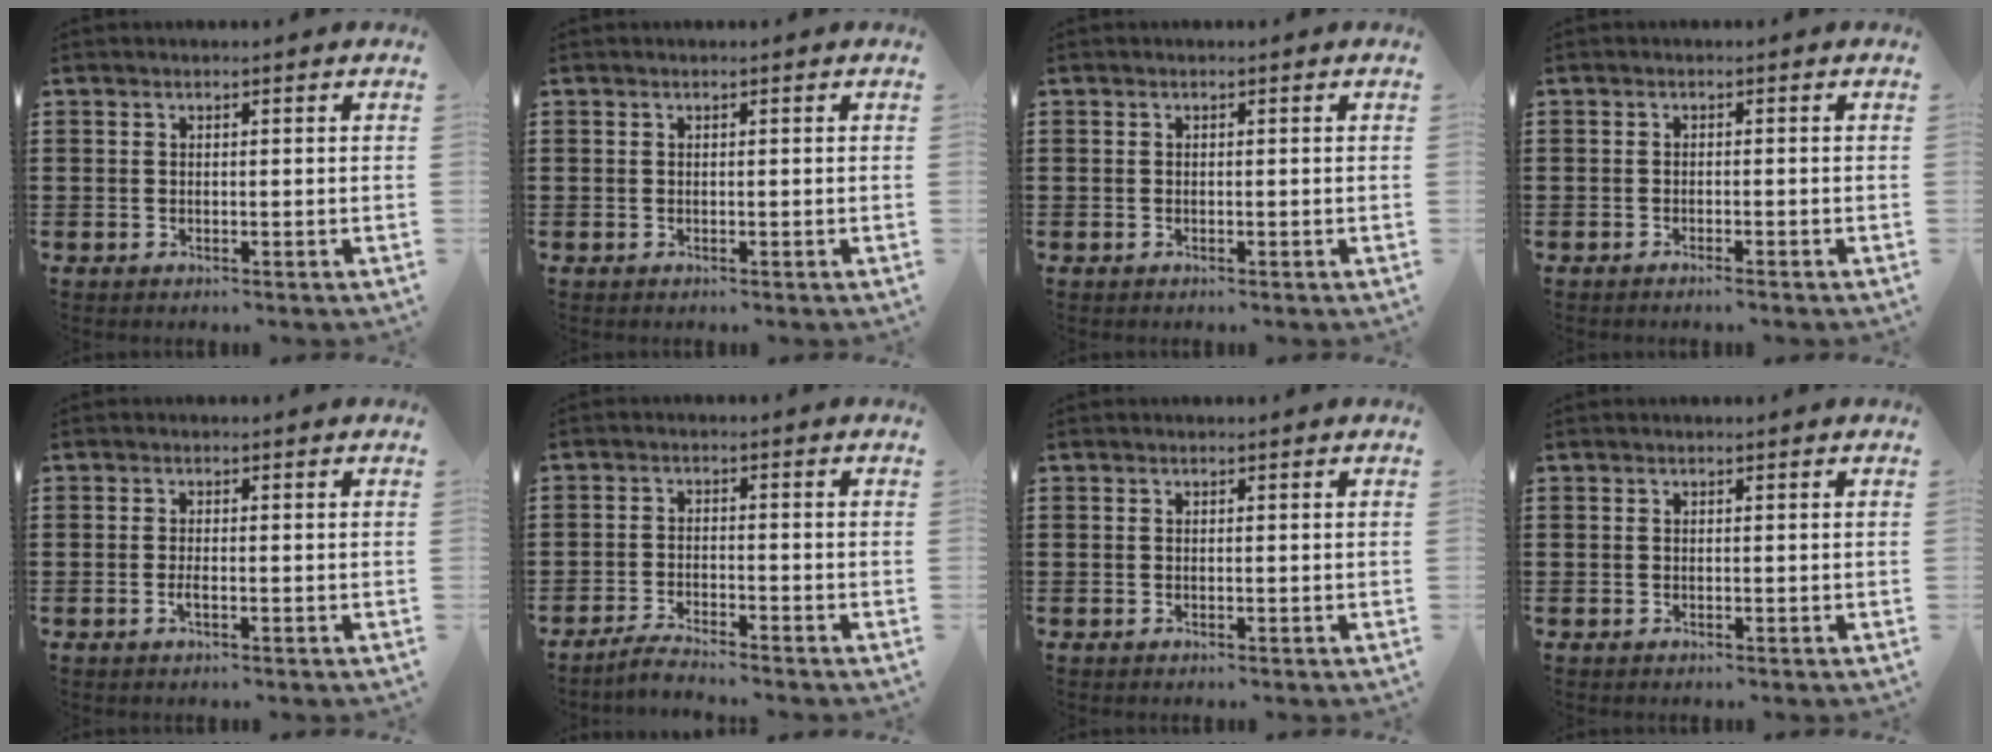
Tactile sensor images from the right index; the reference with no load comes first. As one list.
[{"total": 0.0}, {"total": 0.0}, {"total": 0.9, "force": [-0.8, -0.1, 0.3], "torque": [-0.006, -0.002, -0.015]}, {"total": 1.5, "force": [-0.6, 0.1, 1.4], "torque": [-0.034, -0.008, -0.011]}, {"total": 2.6, "force": [-2.5, -0.1, 0.5], "torque": [-0.011, 0.004, -0.051]}, {"total": 0.0}, {"total": 0.0}]